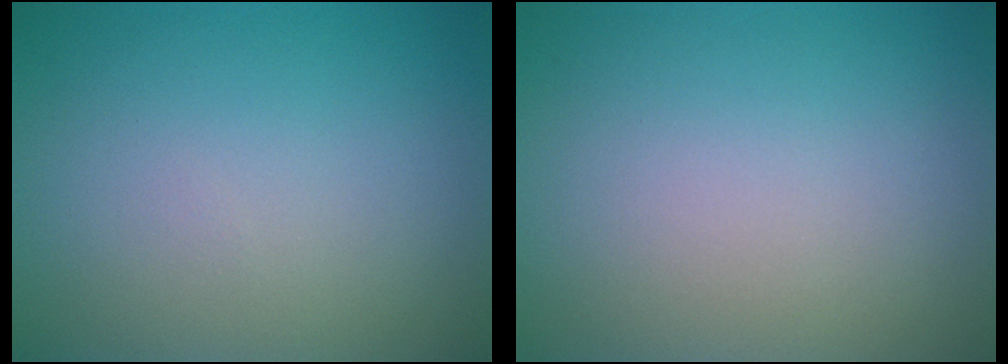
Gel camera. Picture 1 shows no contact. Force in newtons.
{"total": 0.0}